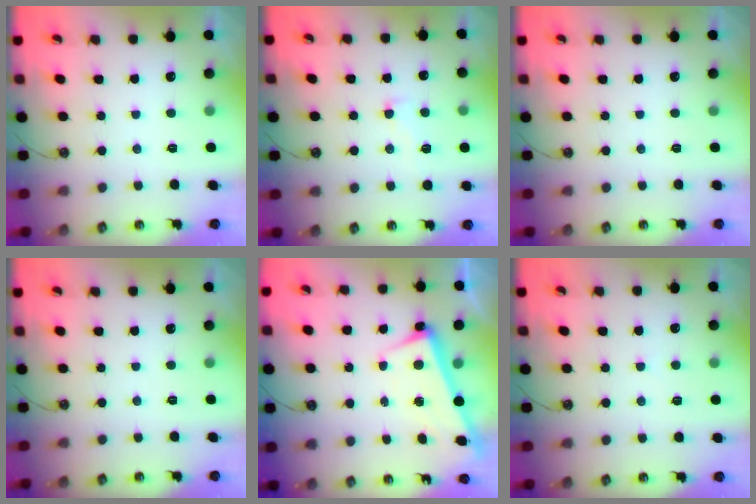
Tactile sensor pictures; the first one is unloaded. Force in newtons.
{"total": 1.8, "press": 1.8, "slide": 0.5}
{"total": 0.0}
{"total": 0.0}
{"total": 2.4, "press": 2.3, "slide": 0.7}
{"total": 2.9, "press": 2.9, "slide": 0.3}